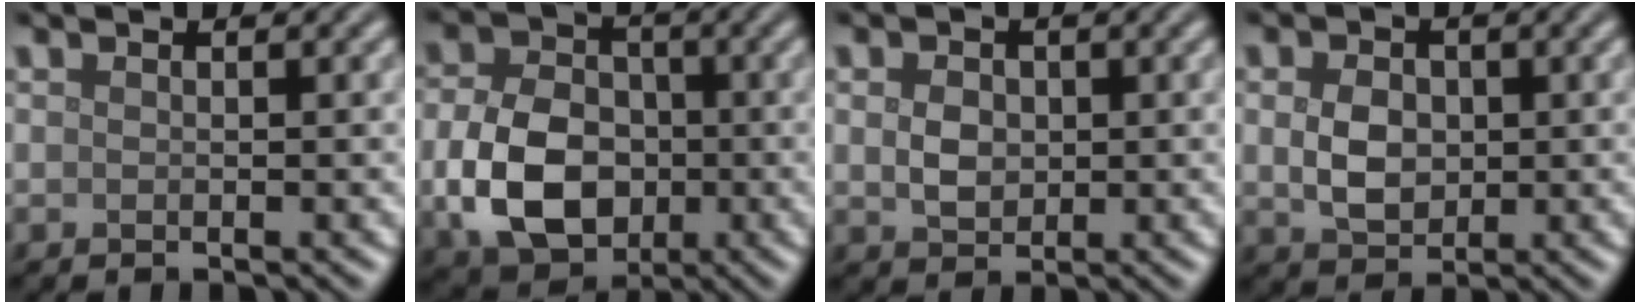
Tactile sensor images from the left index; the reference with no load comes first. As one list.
[{"total": 8.6, "force": [-1.6, 6.3, 5.6], "torque": [-0.120, -0.011, -0.035]}, {"total": 2.4, "force": [0.2, 1.9, 1.4], "torque": [-0.029, 0.000, 0.003]}, {"total": 3.5, "force": [0.1, 2.6, 2.3], "torque": [-0.048, -0.002, 0.000]}]